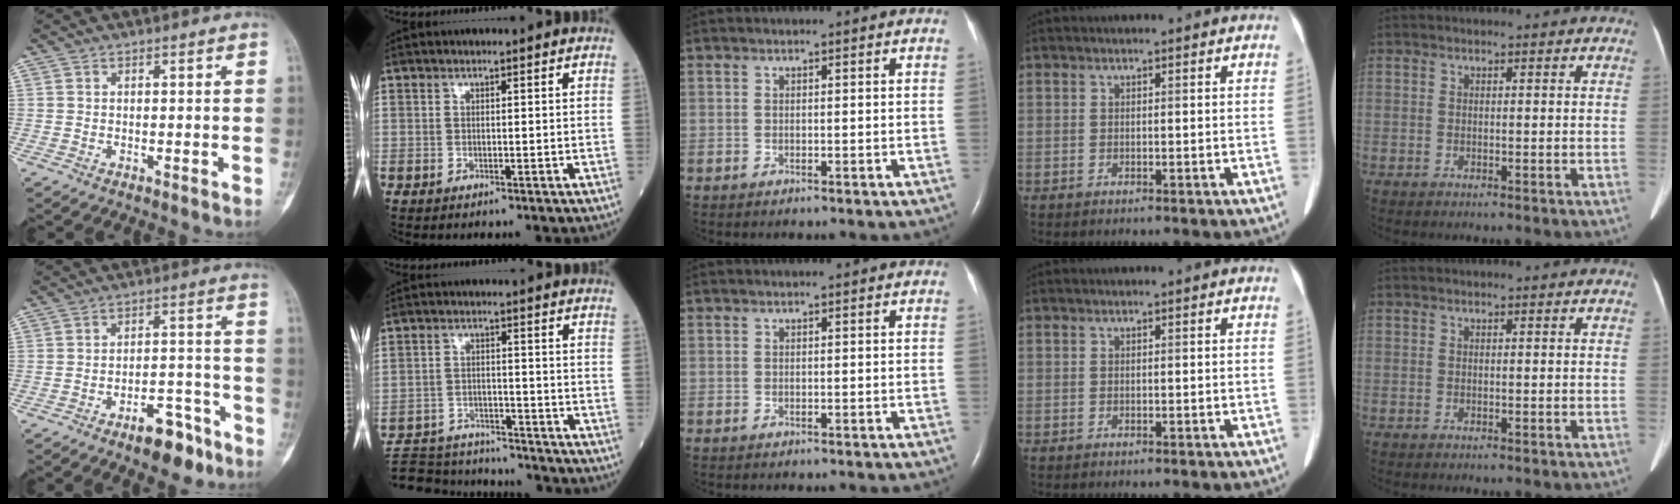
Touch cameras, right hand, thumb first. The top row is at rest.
{"thumb": {"total": 9.2, "force": [-6.2, 3.9, 5.6], "torque": [-0.058, 0.052, -0.094]}, "index": {"total": 17.0, "force": [-15.8, 3.7, 4.8], "torque": [-0.111, 0.000, -0.232]}}